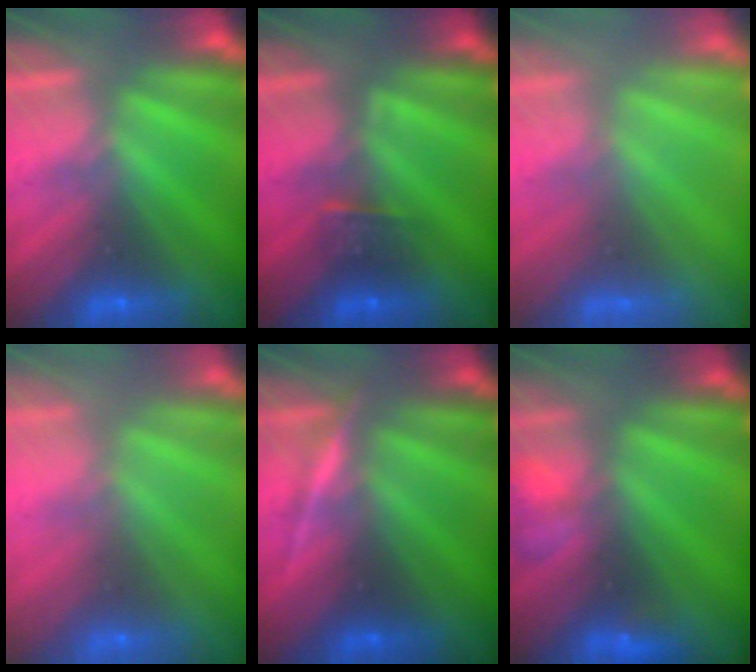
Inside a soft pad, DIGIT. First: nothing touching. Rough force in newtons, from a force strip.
{"total": 2.4}
{"total": 3.4}
{"total": 9.0}
{"total": 3.3}
{"total": 7.9}